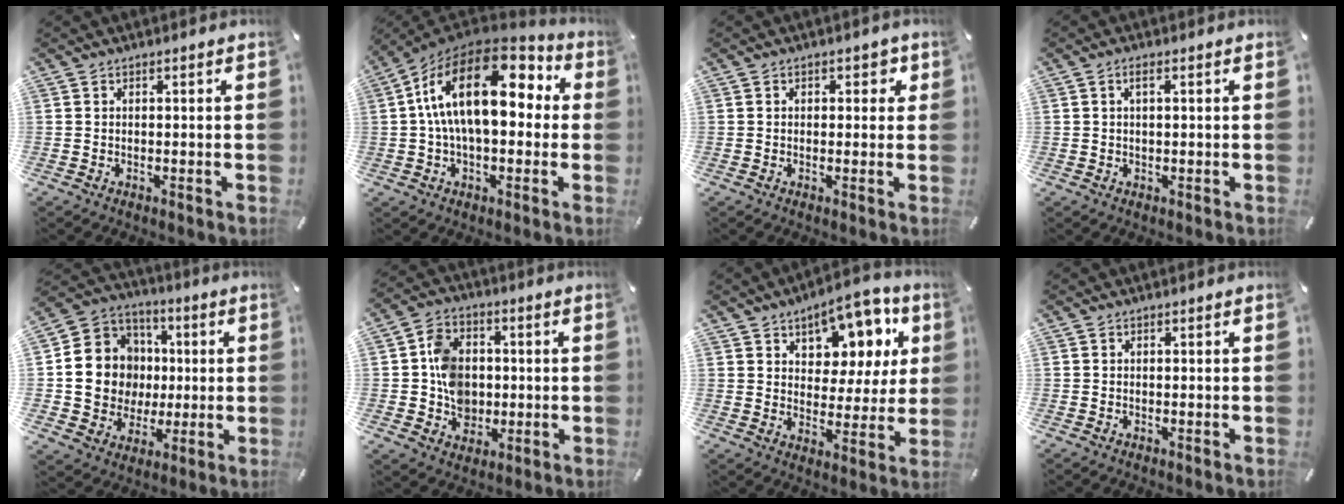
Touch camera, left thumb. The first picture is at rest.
{"total": 20.9, "force": [5.1, 10.9, 17.0], "torque": [-0.323, -0.018, 0.078]}
{"total": 2.5, "force": [0.4, 1.9, 1.6], "torque": [-0.008, 0.000, -0.001]}
{"total": 1.8, "force": [0.5, 0.7, 1.5], "torque": [-0.032, 0.006, 0.006]}
{"total": 15.0, "force": [0.1, 14.3, 4.5], "torque": [-0.081, 0.006, 0.015]}
{"total": 10.4, "force": [-0.2, 9.0, 5.2], "torque": [-0.095, 0.019, 0.003]}
{"total": 11.7, "force": [7.1, 7.8, 5.1], "torque": [-0.066, -0.059, 0.125]}
{"total": 0.0}